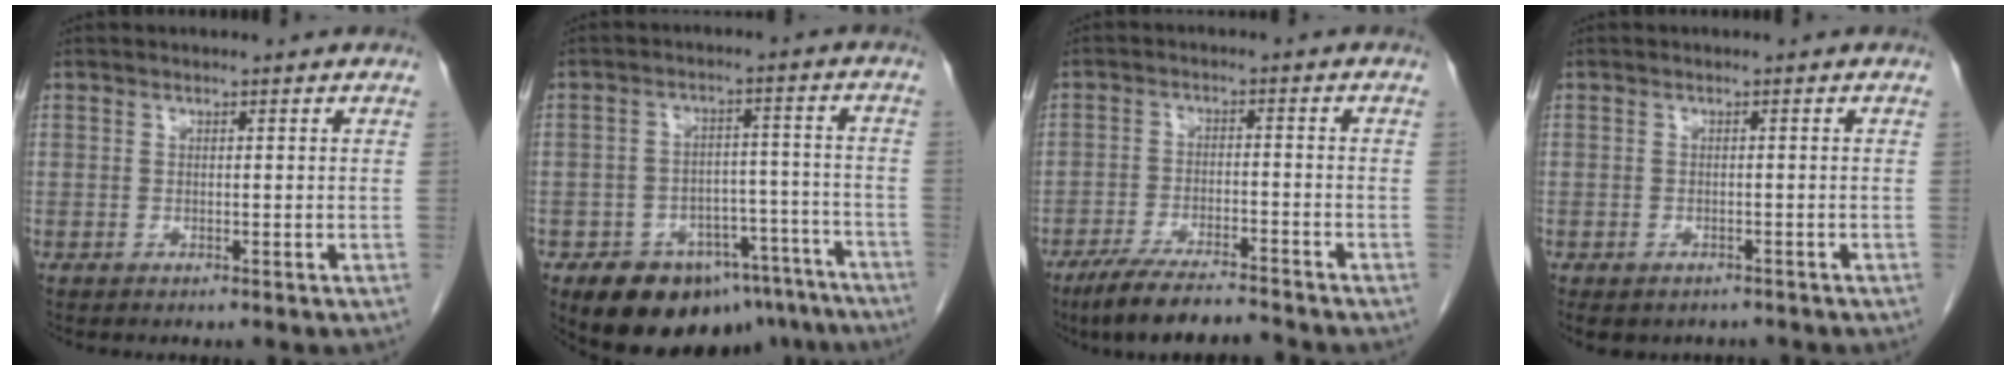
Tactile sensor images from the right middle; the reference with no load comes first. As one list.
[{"total": 15.1, "force": [-11.4, 8.1, 5.7], "torque": [-0.057, 0.044, -0.148]}, {"total": 8.9, "force": [-7.9, 0.8, 4.0], "torque": [-0.066, -0.016, -0.134]}, {"total": 6.1, "force": [-4.6, 3.5, 1.7], "torque": [-0.028, 0.001, -0.057]}]